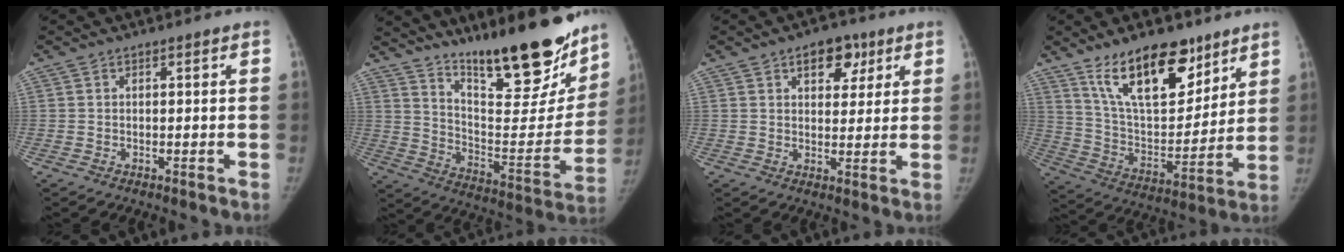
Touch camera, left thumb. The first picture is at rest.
{"total": 26.3, "force": [19.3, 6.7, 16.6], "torque": [-0.204, -0.111, 0.296]}
{"total": 7.1, "force": [3.6, 4.5, 4.1], "torque": [-0.021, -0.012, 0.048]}
{"total": 19.2, "force": [12.6, 8.6, 11.8], "torque": [-0.143, -0.074, 0.227]}